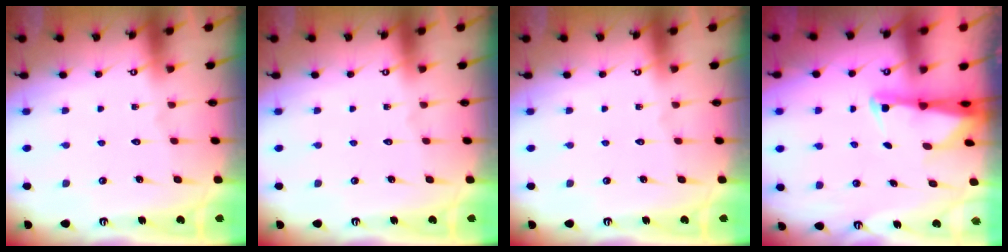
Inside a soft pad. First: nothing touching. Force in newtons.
{"total": 0.0}
{"total": 0.0}
{"total": 2.4, "press": 2.3, "slide": 0.5}